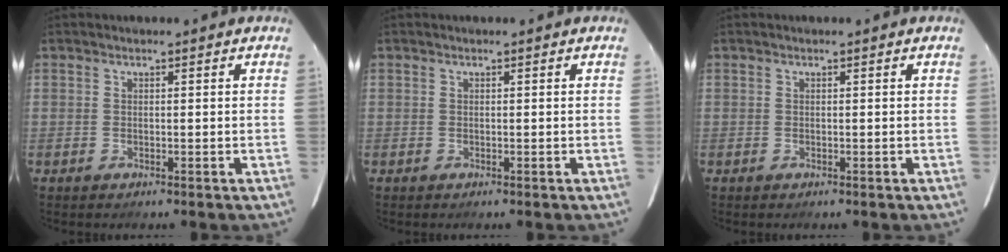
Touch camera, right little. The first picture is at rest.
{"total": 0.0}
{"total": 0.0}